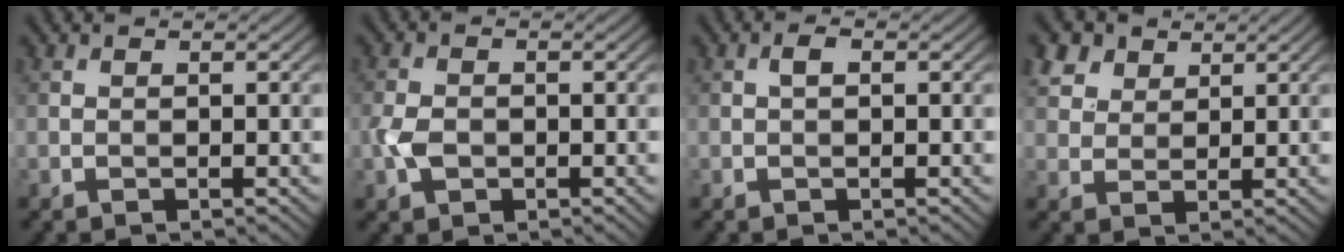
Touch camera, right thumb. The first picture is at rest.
{"total": 3.2, "force": [-0.9, 2.3, 2.0], "torque": [-0.052, -0.002, -0.022]}
{"total": 1.1, "force": [0.1, 0.6, 0.9], "torque": [-0.017, 0.006, 0.000]}
{"total": 5.3, "force": [3.4, 3.4, 2.2], "torque": [-0.069, -0.002, 0.077]}